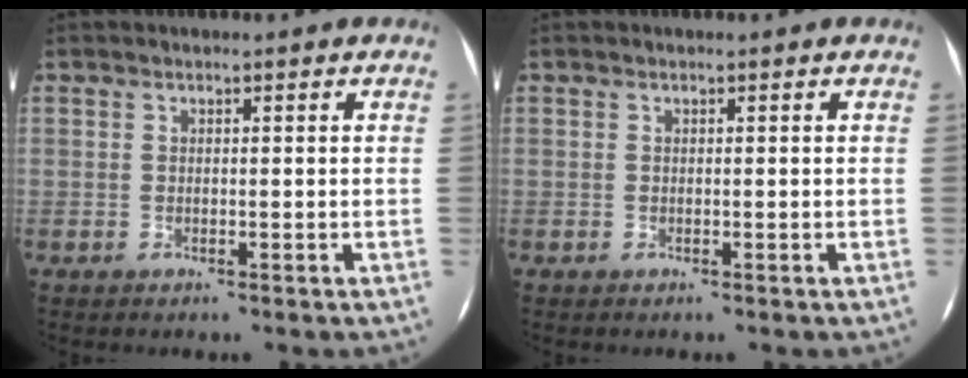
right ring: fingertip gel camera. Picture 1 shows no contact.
{"total": 0.0}